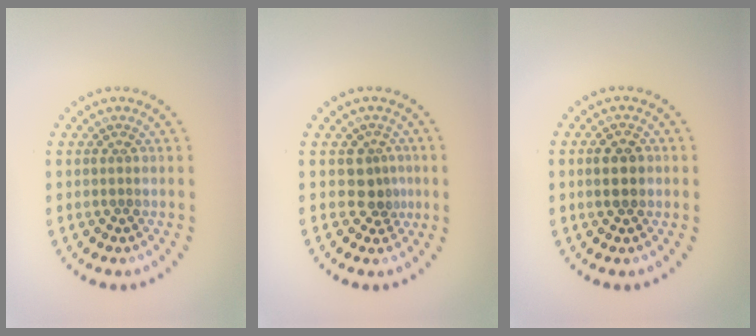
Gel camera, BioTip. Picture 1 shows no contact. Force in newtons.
{"total": 2.4, "press": 1.9, "slide": 1.4}
{"total": 2.6, "press": 2.6, "slide": 0.1}